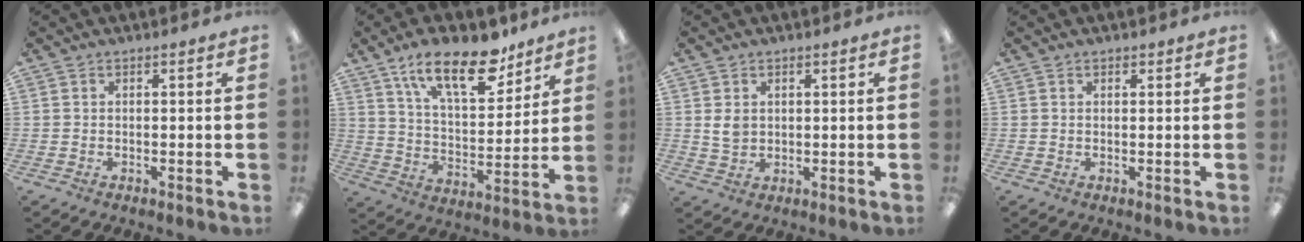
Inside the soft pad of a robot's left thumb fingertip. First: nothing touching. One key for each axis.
{"total": 18.5, "fx": 12.4, "fy": 7.6, "fz": 11.4, "tx": -0.181, "ty": -0.062, "tz": 0.209}
{"total": 3.4, "fx": 1.1, "fy": 2.5, "fz": 1.9, "tx": -0.032, "ty": 0.001, "tz": 0.019}
{"total": 0.7, "fx": 0.5, "fy": 0.5, "fz": 0.1, "tx": 0.005, "ty": -0.001, "tz": 0.008}